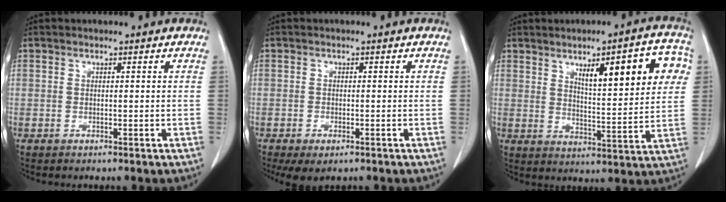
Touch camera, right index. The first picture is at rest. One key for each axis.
{"total": 3.5, "fx": -2.1, "fy": 1.5, "fz": 2.4, "tx": -0.040, "ty": -0.009, "tz": -0.025}
{"total": 13.5, "fx": 5.2, "fy": 3.0, "fz": 12.1, "tx": -0.160, "ty": 0.015, "tz": 0.074}